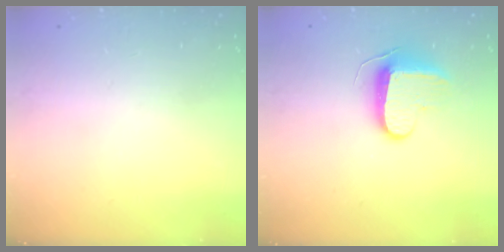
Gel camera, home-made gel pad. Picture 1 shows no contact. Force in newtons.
{"total": 8.9, "press": 8.9, "slide": 0.8}